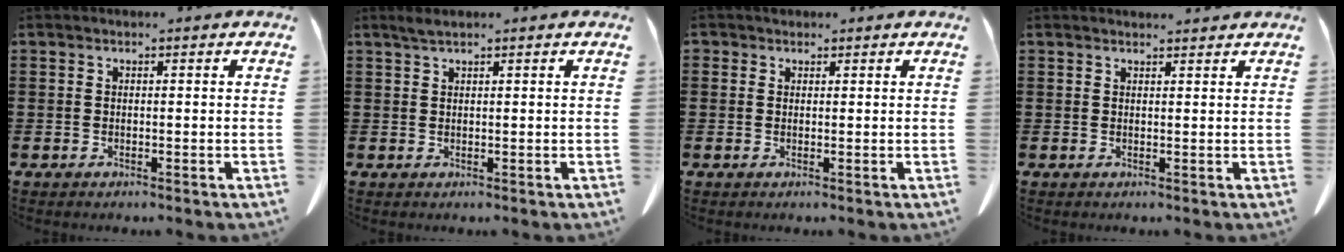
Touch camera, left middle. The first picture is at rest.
{"total": 1.3, "force": [1.0, 0.0, 0.8], "torque": [-0.018, -0.001, 0.019]}
{"total": 0.9, "force": [0.5, 0.7, 0.1], "torque": [-0.004, 0.003, 0.011]}
{"total": 1.2, "force": [1.2, 0.1, 0.2], "torque": [-0.007, 0.000, 0.023]}